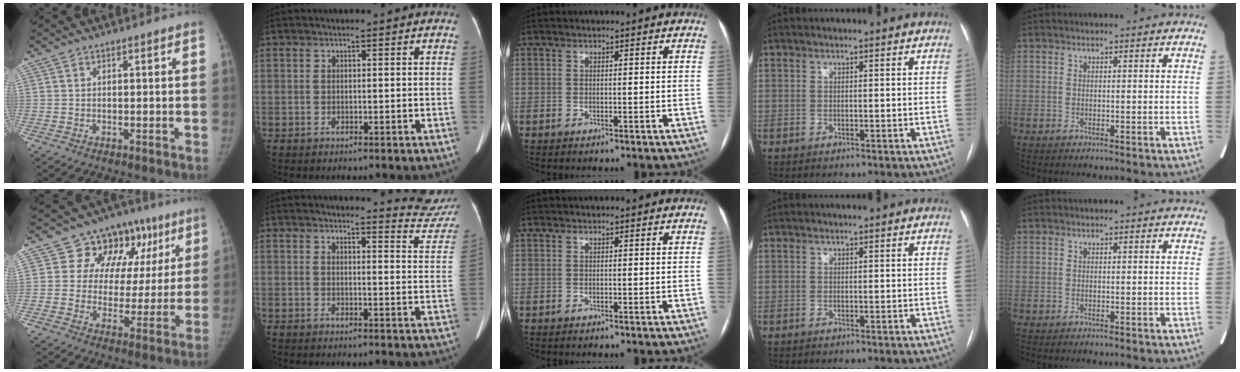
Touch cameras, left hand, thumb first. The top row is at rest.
{"thumb": {"total": 14.9, "force": [7.0, 11.4, 6.4], "torque": [-0.016, 0.002, 0.098]}, "index": {"total": 8.5, "force": [8.5, -0.1, -0.4], "torque": [0.011, -0.077, 0.073]}}